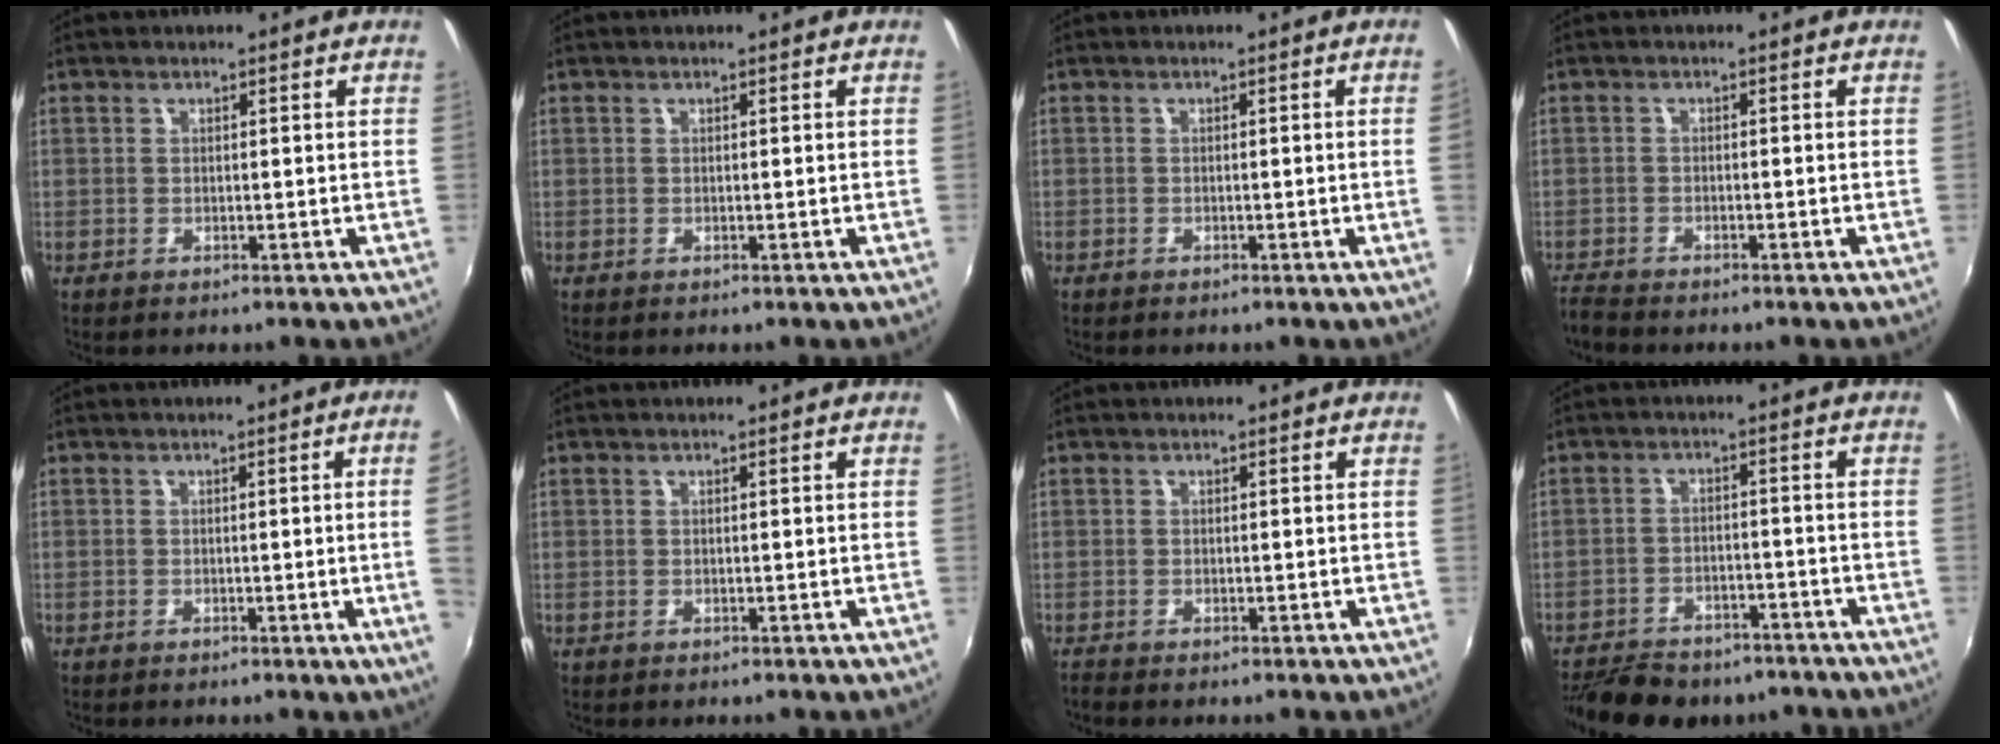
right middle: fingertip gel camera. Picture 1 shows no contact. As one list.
[{"total": 0.0}, {"total": 1.2, "force": [-0.1, -0.8, 0.9], "torque": [-0.008, -0.008, 0.000]}, {"total": 3.7, "force": [-3.5, 0.5, 0.8], "torque": [-0.031, -0.017, -0.071]}, {"total": 4.0, "force": [-0.1, -1.9, 3.6], "torque": [-0.058, -0.009, 0.005]}, {"total": 0.0}, {"total": 0.9, "force": [-0.9, 0.0, 0.2], "torque": [-0.005, -0.003, -0.017]}, {"total": 16.5, "force": [-13.5, 6.6, 6.9], "torque": [-0.153, -0.008, -0.187]}]